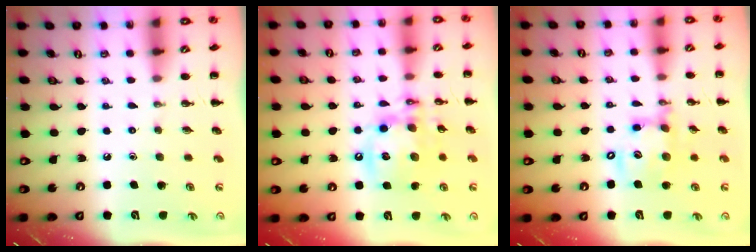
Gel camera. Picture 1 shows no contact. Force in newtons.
{"total": 14.4, "press": 14.1, "slide": 3.0}
{"total": 12.8, "press": 12.5, "slide": 2.8}